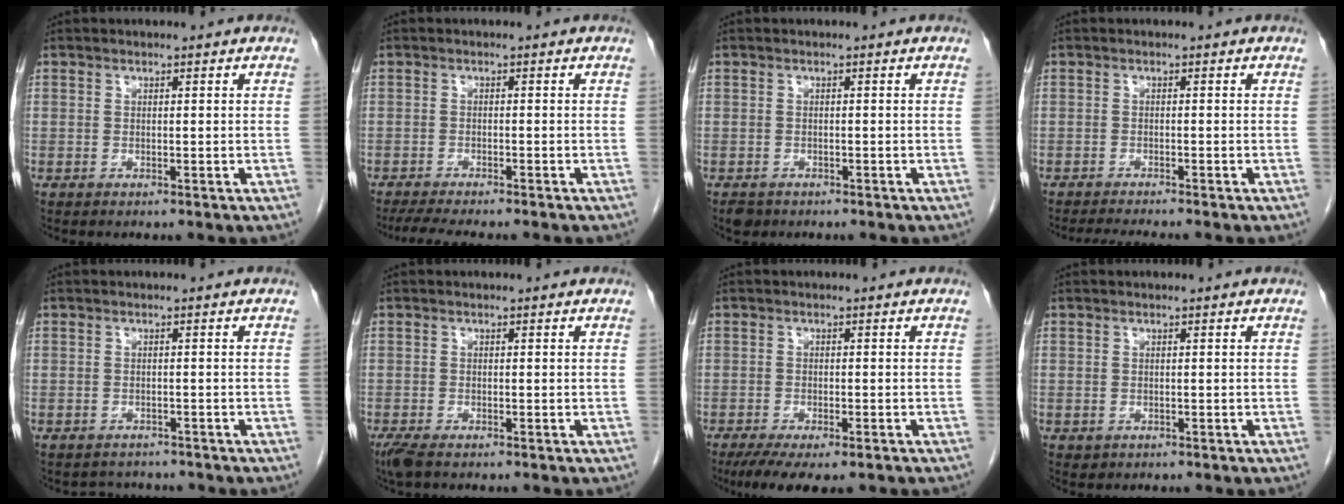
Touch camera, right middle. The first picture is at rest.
{"total": 7.6, "force": [-6.5, 0.8, 3.8], "torque": [-0.054, -0.012, -0.099]}
{"total": 1.8, "force": [-1.3, 1.1, 0.5], "torque": [-0.013, 0.001, -0.017]}
{"total": 3.7, "force": [-3.4, -0.7, 1.4], "torque": [-0.022, -0.015, -0.055]}
{"total": 2.7, "force": [-2.4, 1.1, -0.3], "torque": [0.002, 0.001, -0.037]}
{"total": 2.9, "force": [-2.1, 0.9, 1.8], "torque": [-0.043, -0.010, -0.037]}
{"total": 8.3, "force": [-6.0, 2.4, 5.1], "torque": [-0.072, -0.014, -0.091]}
{"total": 0.6, "force": [-0.2, 0.5, 0.1], "torque": [-0.004, 0.002, 0.003]}